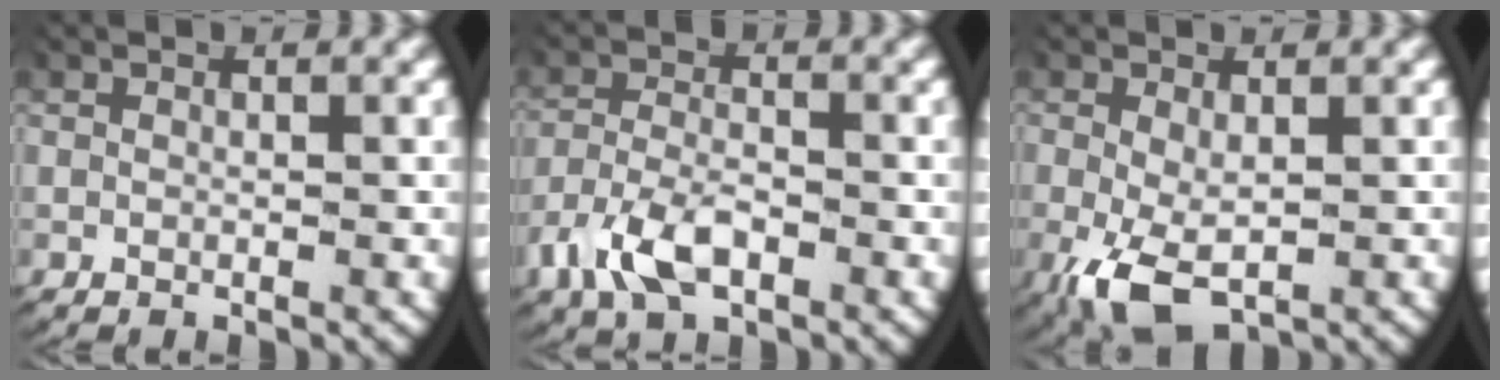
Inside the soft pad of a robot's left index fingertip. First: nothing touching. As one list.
[{"total": 5.1, "force": [-2.7, 2.8, 3.3], "torque": [-0.079, -0.020, -0.038]}, {"total": 5.4, "force": [-2.5, 3.0, 3.7], "torque": [-0.101, -0.041, -0.017]}]